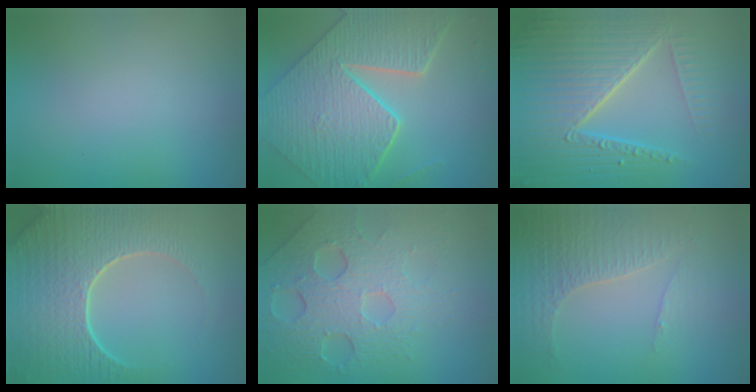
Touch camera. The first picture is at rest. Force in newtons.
{"total": 9.3, "press": 6.8, "slide": 6.4}
{"total": 9.0, "press": 6.0, "slide": 6.8}
{"total": 8.0, "press": 6.2, "slide": 5.2}
{"total": 6.8, "press": 4.9, "slide": 4.7}
{"total": 4.3, "press": 3.0, "slide": 3.0}